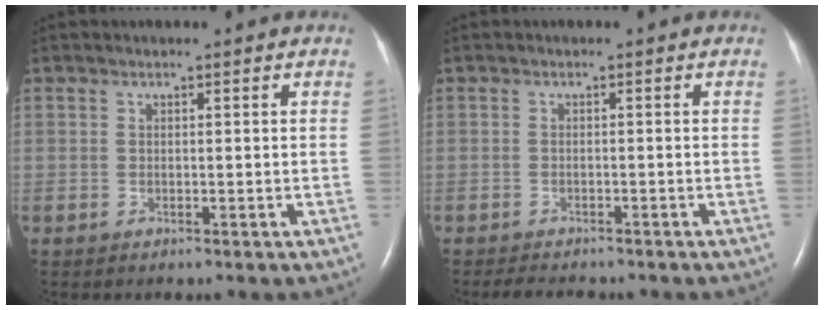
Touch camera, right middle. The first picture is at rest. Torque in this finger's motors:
{"motor_torque": [0.06, -0.02, 0.00, 0.00]}